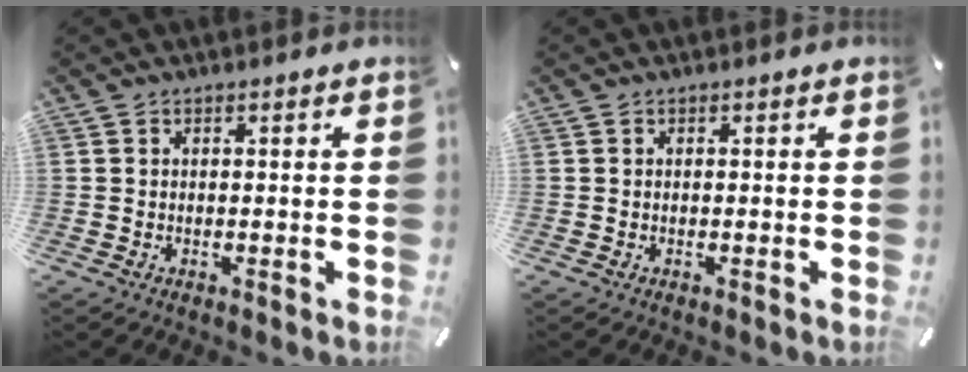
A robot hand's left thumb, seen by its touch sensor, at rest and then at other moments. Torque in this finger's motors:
{"motor_torque": [0.00, 0.00, 0.00, 0.00, -0.01]}